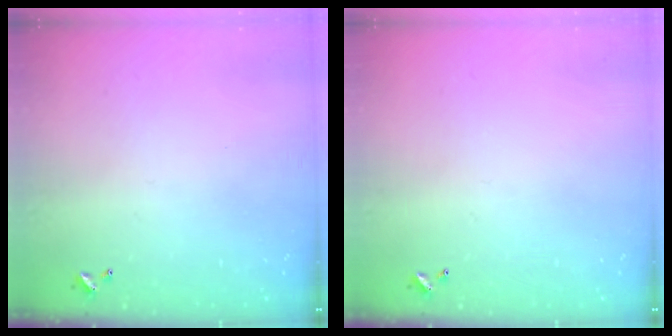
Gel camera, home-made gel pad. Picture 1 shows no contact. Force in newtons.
{"total": 0.0}